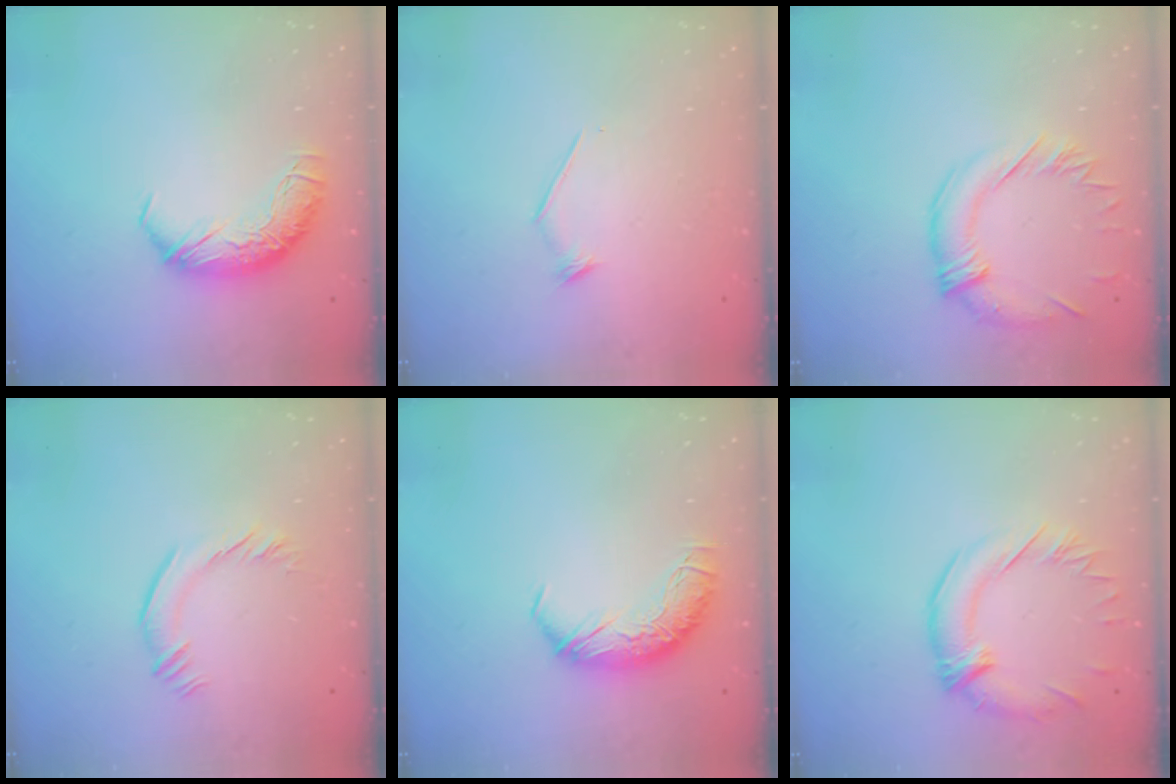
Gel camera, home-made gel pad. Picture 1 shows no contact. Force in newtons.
{"total": 8.0, "press": 8.0, "slide": 0.5}
{"total": 1.1, "press": 0.2, "slide": 1.1}
{"total": 2.5, "press": 2.3, "slide": 0.9}
{"total": 0.0}
{"total": 2.1, "press": 1.3, "slide": 1.6}